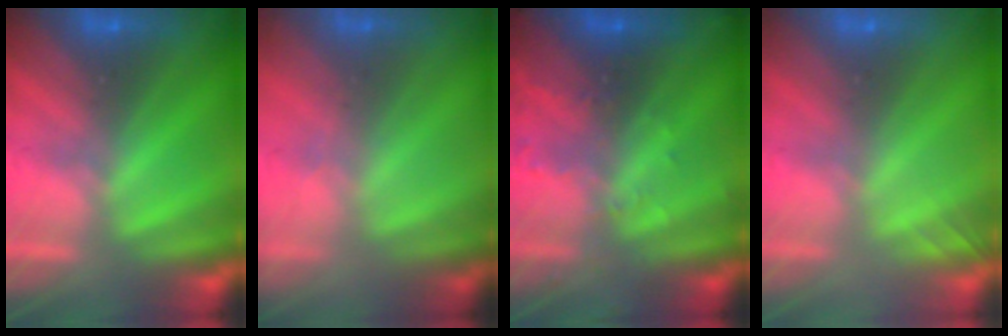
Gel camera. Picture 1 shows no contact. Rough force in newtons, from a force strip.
{"total": 1.5}
{"total": 2.9}
{"total": 2.1}